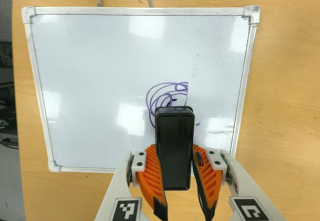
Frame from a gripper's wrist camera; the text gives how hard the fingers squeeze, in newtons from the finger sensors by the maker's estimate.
{"total": 9.3, "left": 7.2, "right": 11.4}